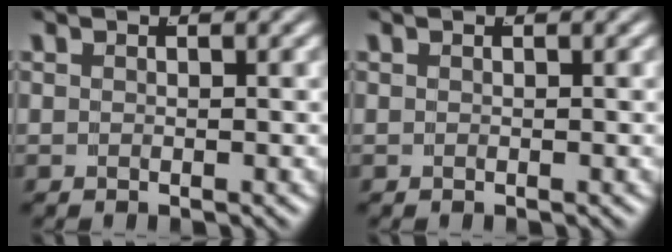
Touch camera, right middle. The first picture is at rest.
{"total": 0.0}